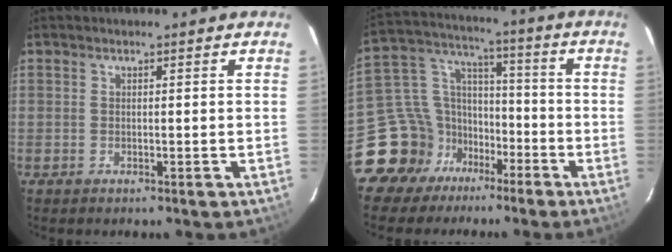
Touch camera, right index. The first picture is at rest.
{"total": 13.0, "force": [-7.8, 10.0, 2.8], "torque": [-0.076, 0.062, -0.130]}